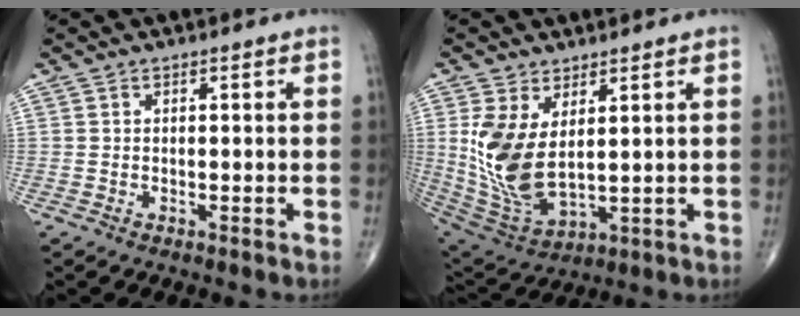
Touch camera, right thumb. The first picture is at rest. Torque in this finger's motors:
{"motor_torque": [-0.71, 1.36, 0.37, -0.23, 0.18]}